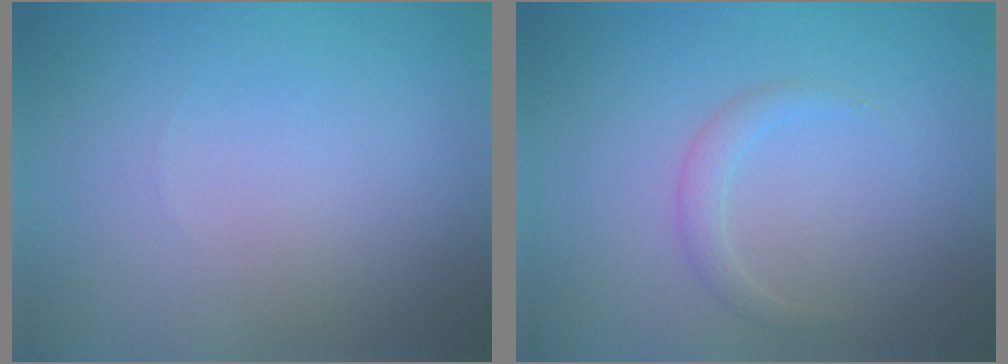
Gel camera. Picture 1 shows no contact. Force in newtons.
{"total": 1.4, "press": 1.4, "slide": 0.1}